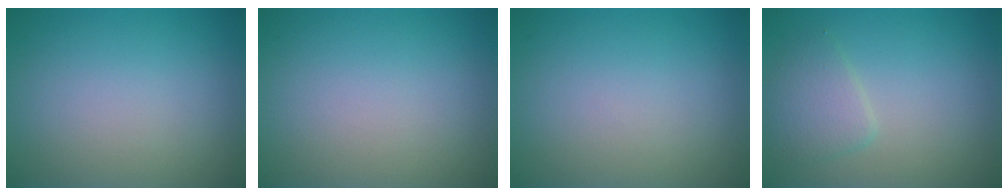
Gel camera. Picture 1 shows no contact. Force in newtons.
{"total": 0.0}
{"total": 0.0}
{"total": 2.5, "press": 2.5, "slide": 0.1}